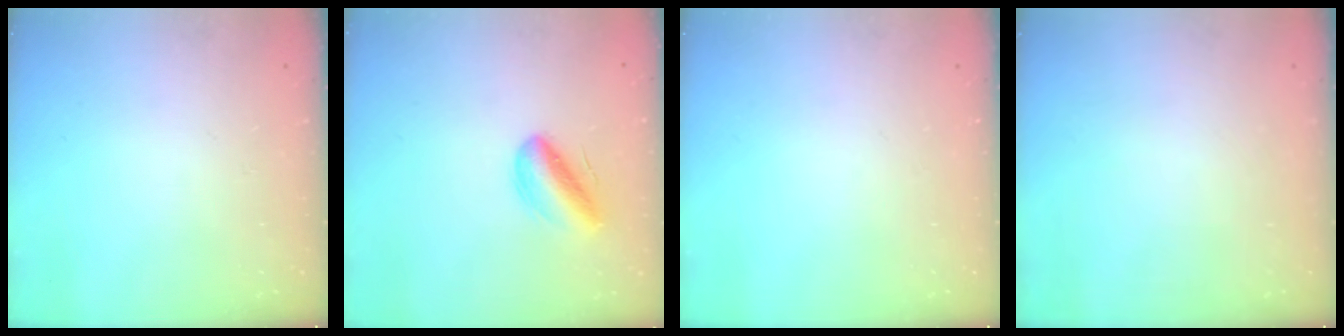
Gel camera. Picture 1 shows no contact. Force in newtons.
{"total": 9.8, "press": 9.4, "slide": 2.9}
{"total": 0.0}
{"total": 0.0}